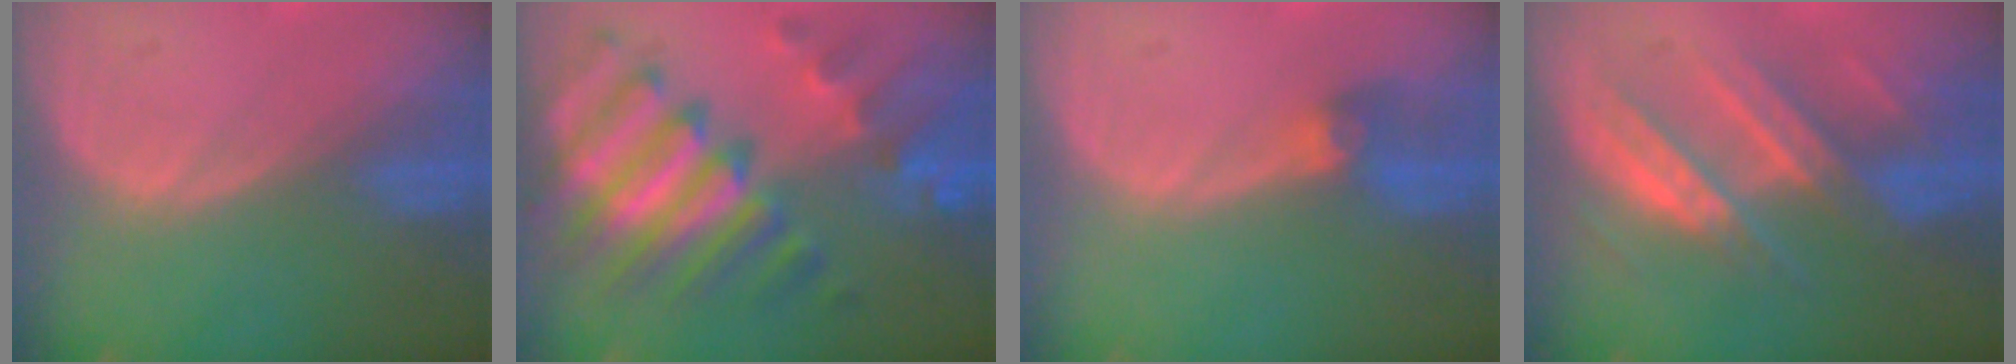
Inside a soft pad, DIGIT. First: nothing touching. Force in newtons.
{"total": 11.8, "press": 11.8, "slide": 1.2}
{"total": 3.0, "press": 2.6, "slide": 1.4}
{"total": 8.8, "press": 7.8, "slide": 4.0}